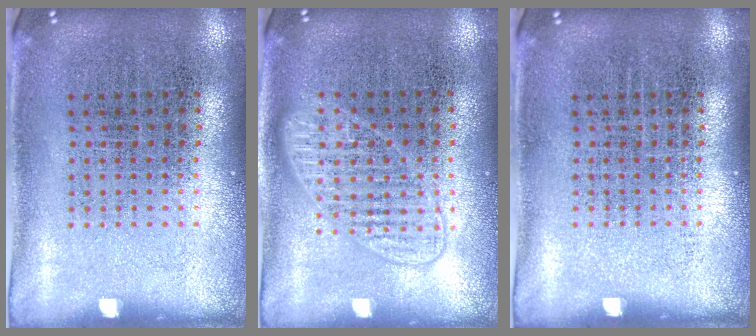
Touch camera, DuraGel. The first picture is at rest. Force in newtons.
{"total": 1.4, "press": 1.4, "slide": 0.3}
{"total": 0.0}